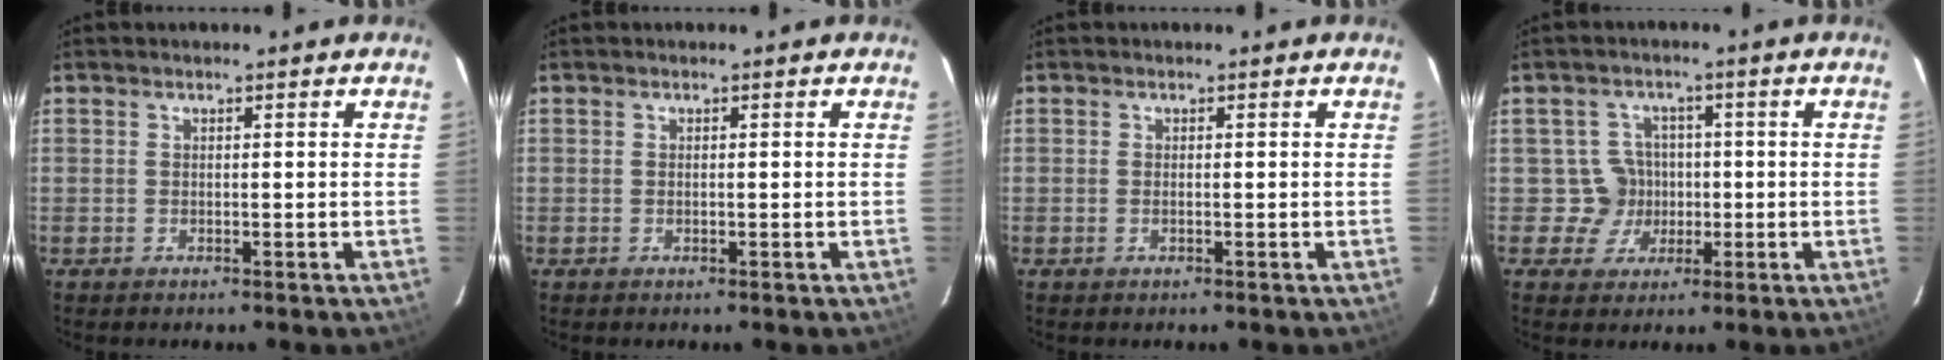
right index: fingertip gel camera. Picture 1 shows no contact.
{"total": 0.0}
{"total": 0.5, "force": [-0.1, 0.1, 0.5], "torque": [-0.009, 0.002, -0.002]}
{"total": 4.9, "force": [-0.7, 4.9, -0.3], "torque": [0.006, 0.018, -0.009]}